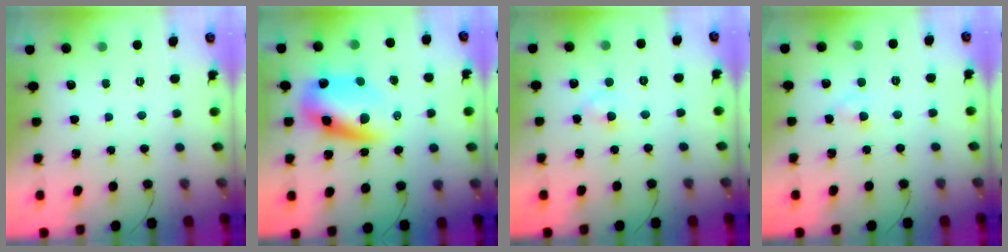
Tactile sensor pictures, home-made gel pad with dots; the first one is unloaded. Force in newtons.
{"total": 10.9, "press": 10.6, "slide": 2.4}
{"total": 2.2, "press": 2.1, "slide": 0.8}
{"total": 2.2, "press": 2.0, "slide": 0.8}